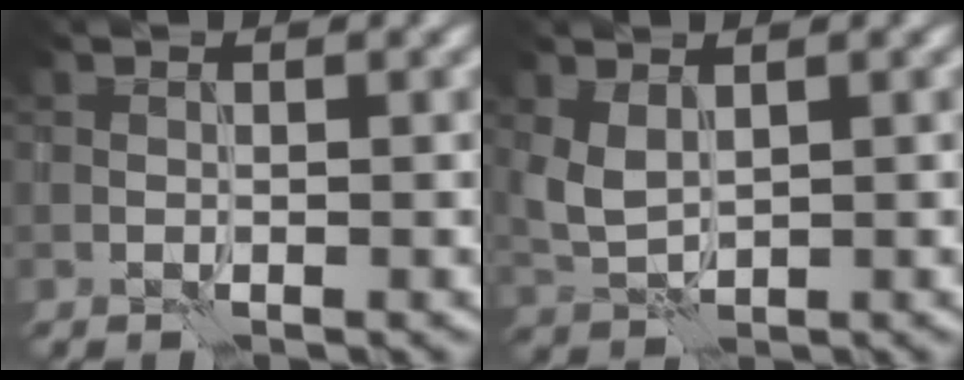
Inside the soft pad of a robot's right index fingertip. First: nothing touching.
{"total": 2.6, "force": [1.0, 1.3, 2.0], "torque": [-0.053, 0.002, 0.025]}